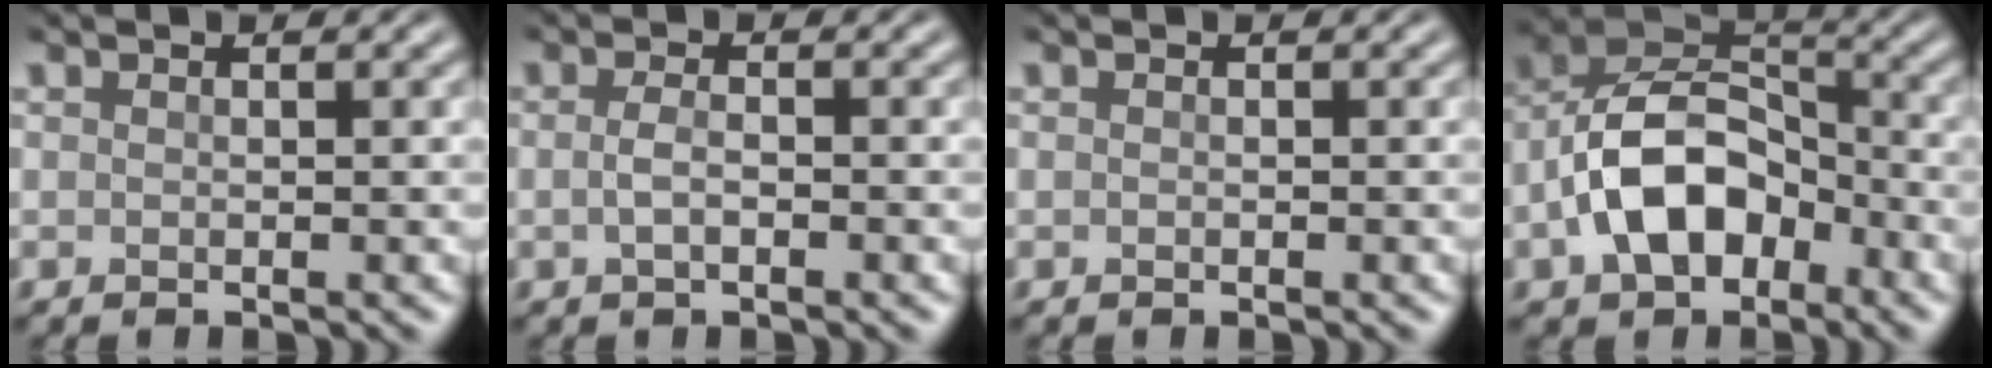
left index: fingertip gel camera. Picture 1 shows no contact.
{"total": 1.5, "force": [-0.4, 0.6, 1.4], "torque": [-0.031, 0.000, -0.010]}
{"total": 0.0}
{"total": 8.4, "force": [-2.9, 5.2, 5.9], "torque": [-0.106, 0.017, -0.061]}